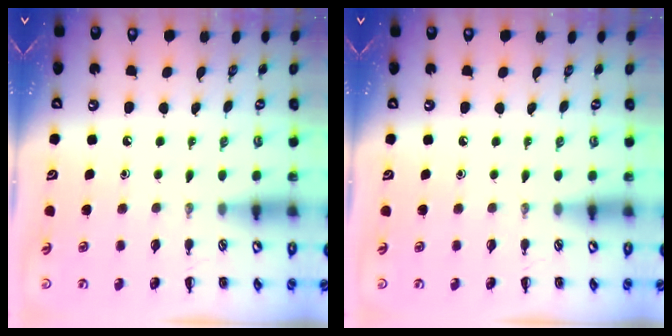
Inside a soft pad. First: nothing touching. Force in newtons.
{"total": 0.0}